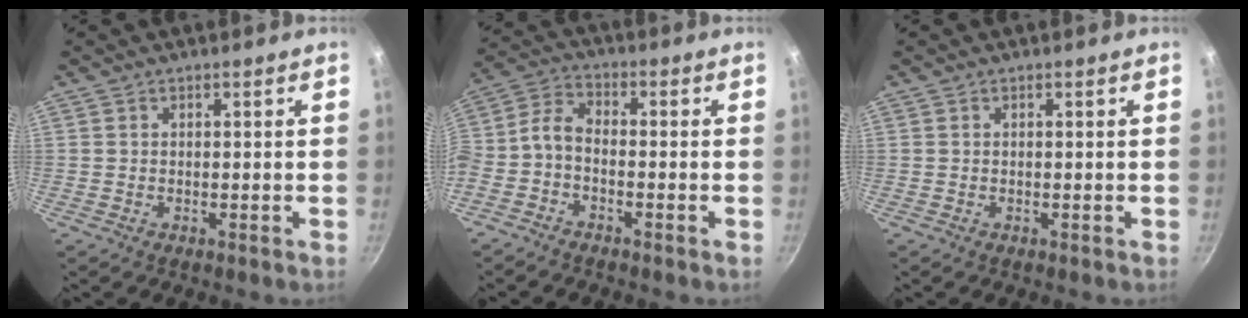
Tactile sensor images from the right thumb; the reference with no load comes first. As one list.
[{"total": 5.8, "force": [-2.2, 3.1, 4.4], "torque": [-0.112, 0.039, -0.060]}, {"total": 0.0}]